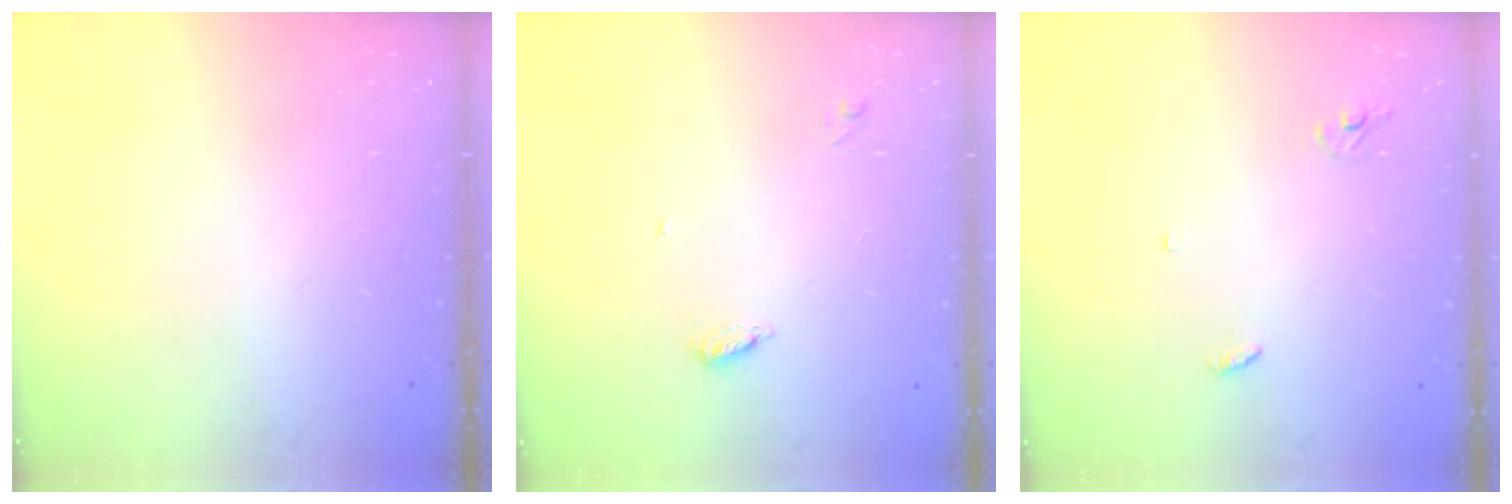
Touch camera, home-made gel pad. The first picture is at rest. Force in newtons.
{"total": 4.0, "press": 4.0, "slide": 0.4}
{"total": 3.2, "press": 3.2, "slide": 0.2}